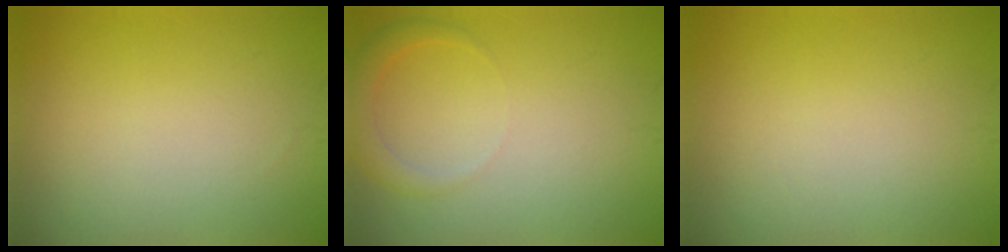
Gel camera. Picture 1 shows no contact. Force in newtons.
{"total": 2.2, "press": 2.2, "slide": 0.2}
{"total": 0.0}